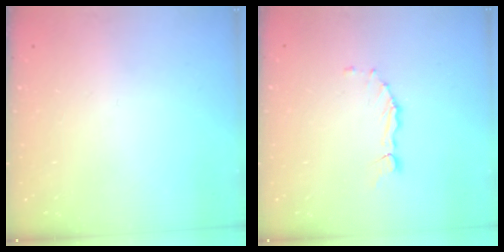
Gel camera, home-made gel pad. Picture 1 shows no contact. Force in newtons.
{"total": 1.6, "press": 1.5, "slide": 0.2}